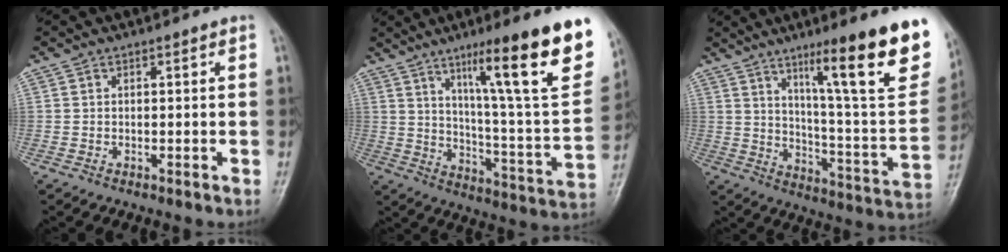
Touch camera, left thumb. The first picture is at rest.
{"total": 25.6, "force": [14.1, 2.8, 21.1], "torque": [-0.286, -0.051, 0.215]}
{"total": 25.3, "force": [14.0, 3.2, 20.8], "torque": [-0.274, -0.055, 0.215]}